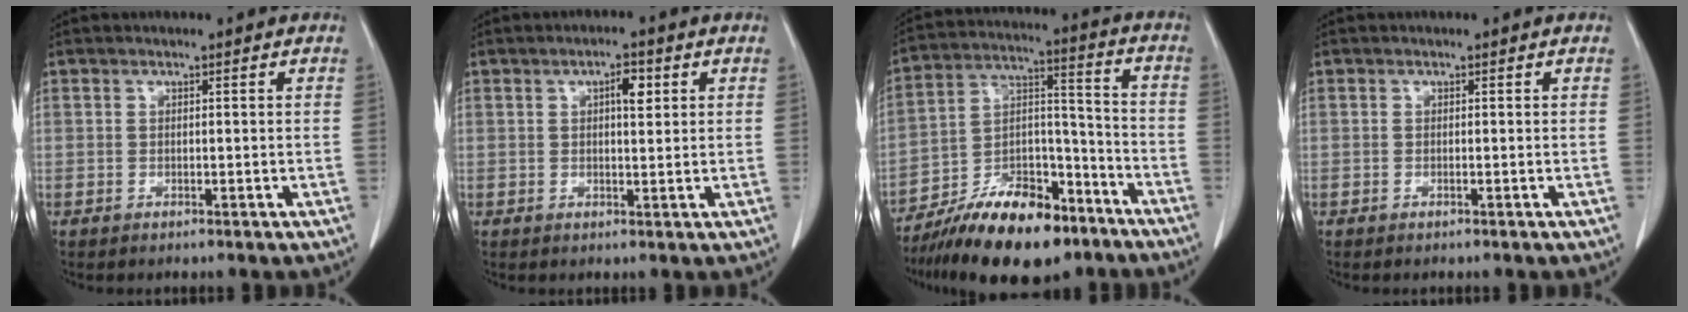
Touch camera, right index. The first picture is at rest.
{"total": 3.1, "force": [1.1, 1.0, 2.7], "torque": [-0.045, 0.002, 0.016]}
{"total": 18.4, "force": [-13.1, 6.5, 11.2], "torque": [-0.196, 0.019, -0.221]}
{"total": 0.0}